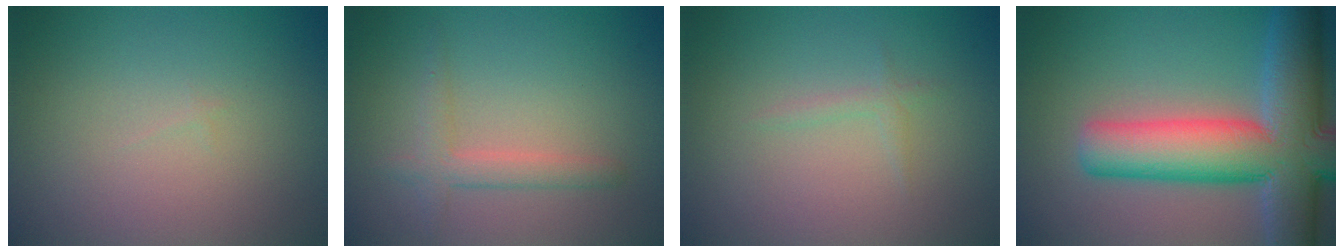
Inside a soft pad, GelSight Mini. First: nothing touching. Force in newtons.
{"total": 2.1, "press": 2.1, "slide": 0.1}
{"total": 0.8, "press": 0.8, "slide": 0.1}
{"total": 12.5, "press": 12.4, "slide": 0.7}